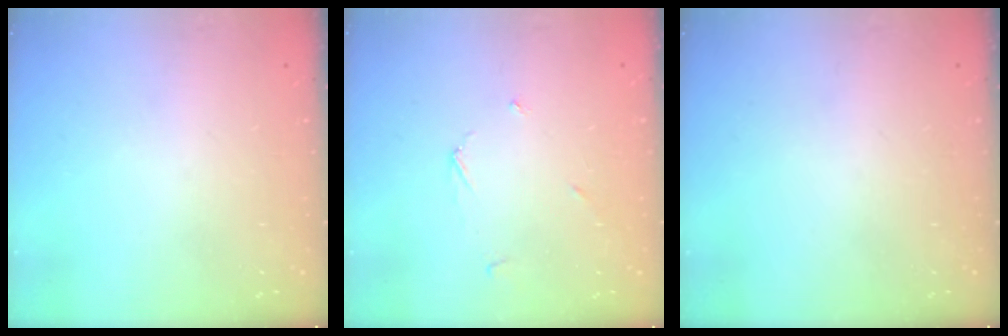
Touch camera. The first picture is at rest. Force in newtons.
{"total": 2.5, "press": 2.5, "slide": 0.2}
{"total": 0.0}